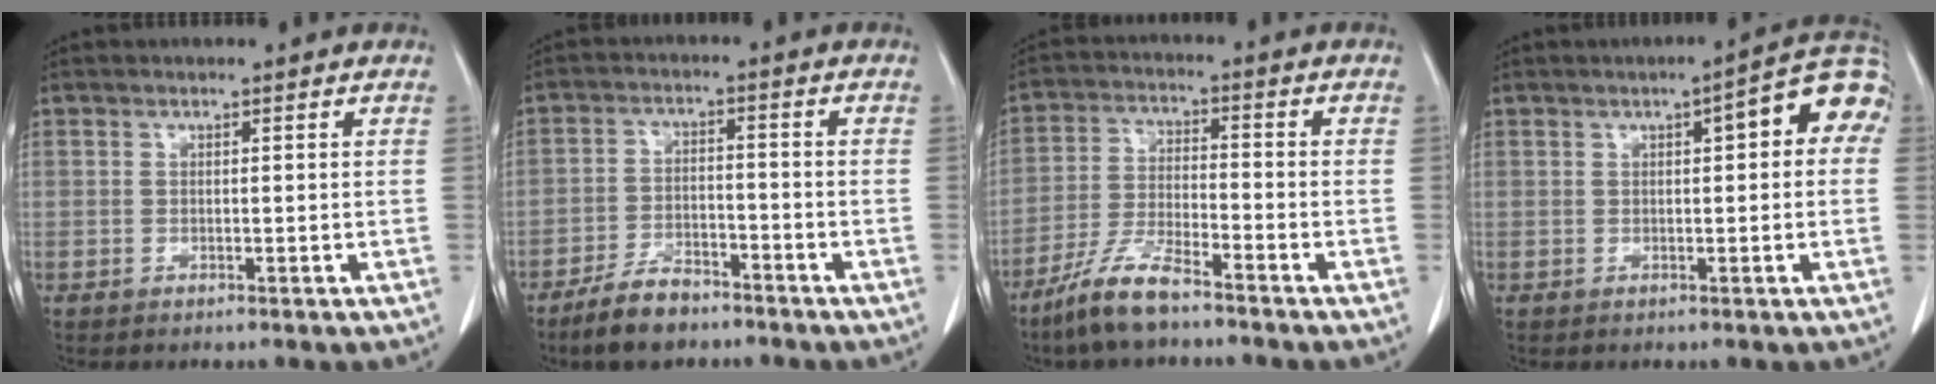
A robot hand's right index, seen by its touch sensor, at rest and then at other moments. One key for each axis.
{"total": 6.7, "fx": -5.4, "fy": 2.4, "fz": 3.2, "tx": -0.064, "ty": -0.005, "tz": -0.096}
{"total": 8.3, "fx": -6.4, "fy": 1.1, "fz": 5.1, "tx": -0.112, "ty": -0.018, "tz": -0.128}
{"total": 8.2, "fx": 2.2, "fy": 2.0, "fz": 7.7, "tx": -0.095, "ty": 0.030, "tz": 0.018}